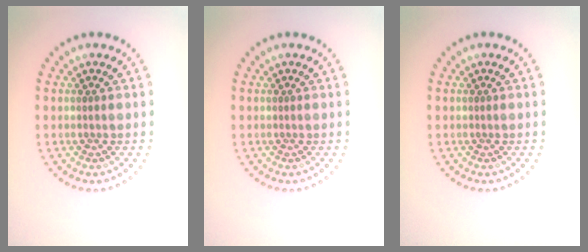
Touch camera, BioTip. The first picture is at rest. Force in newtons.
{"total": 0.0}
{"total": 0.0}